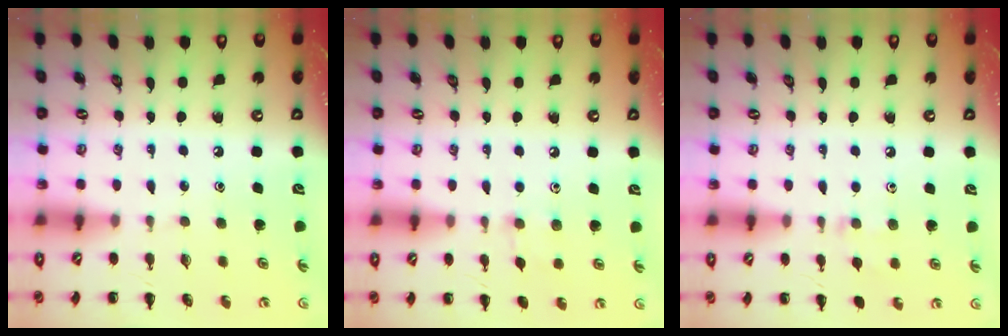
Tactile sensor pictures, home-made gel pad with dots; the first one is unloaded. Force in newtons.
{"total": 4.3, "press": 4.0, "slide": 1.6}
{"total": 5.9, "press": 5.6, "slide": 1.8}